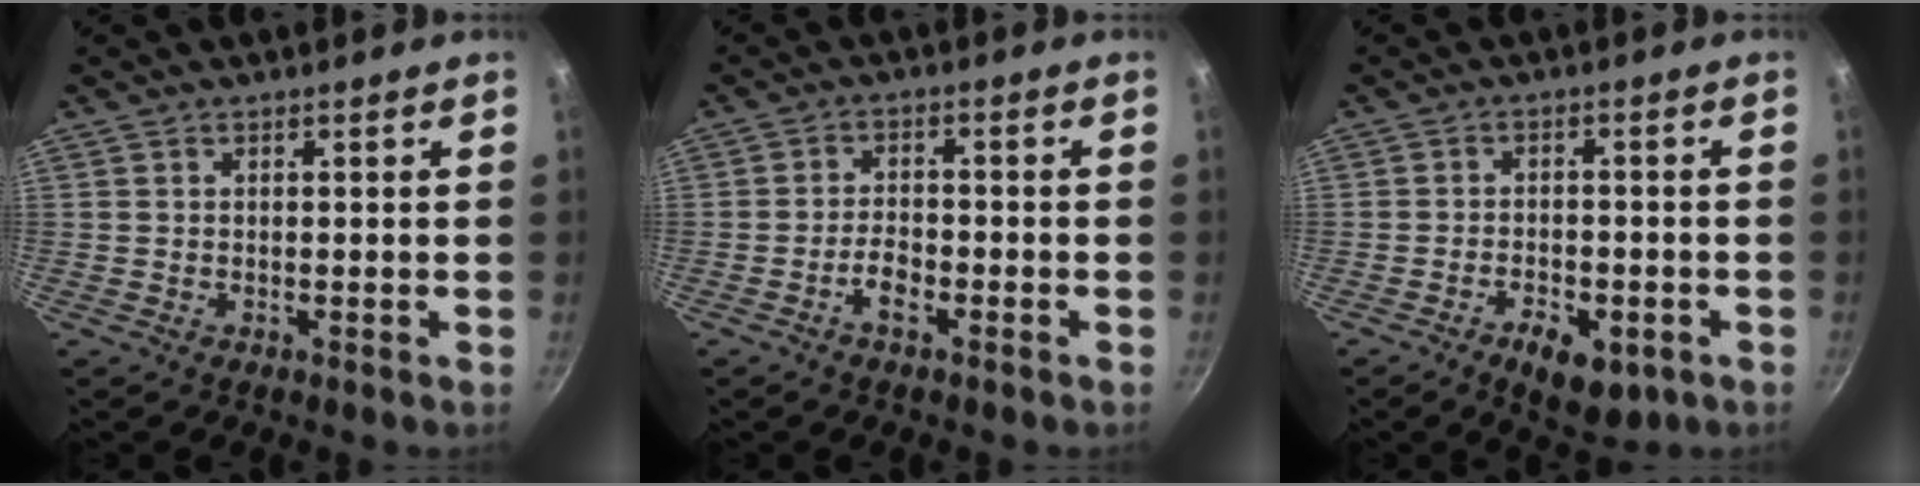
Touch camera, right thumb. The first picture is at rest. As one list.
[{"total": 3.8, "force": [-2.2, 1.6, 2.6], "torque": [-0.043, 0.022, -0.041]}, {"total": 8.1, "force": [-3.9, 4.2, 5.7], "torque": [-0.067, 0.018, -0.049]}]